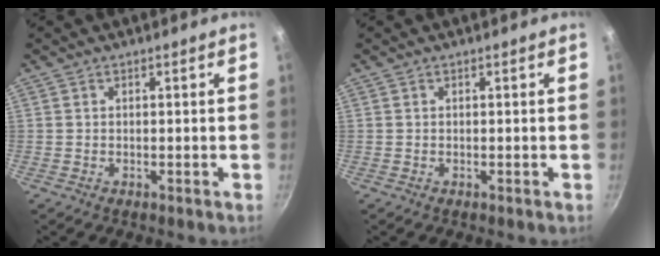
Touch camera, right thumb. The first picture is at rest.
{"total": 0.0}